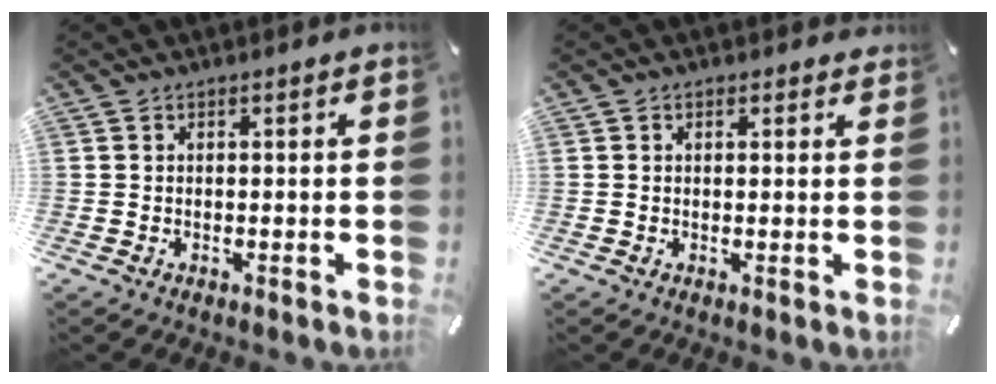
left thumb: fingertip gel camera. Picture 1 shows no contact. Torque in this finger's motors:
{"motor_torque": [-0.21, -0.67, -0.17, 0.09, -0.05]}